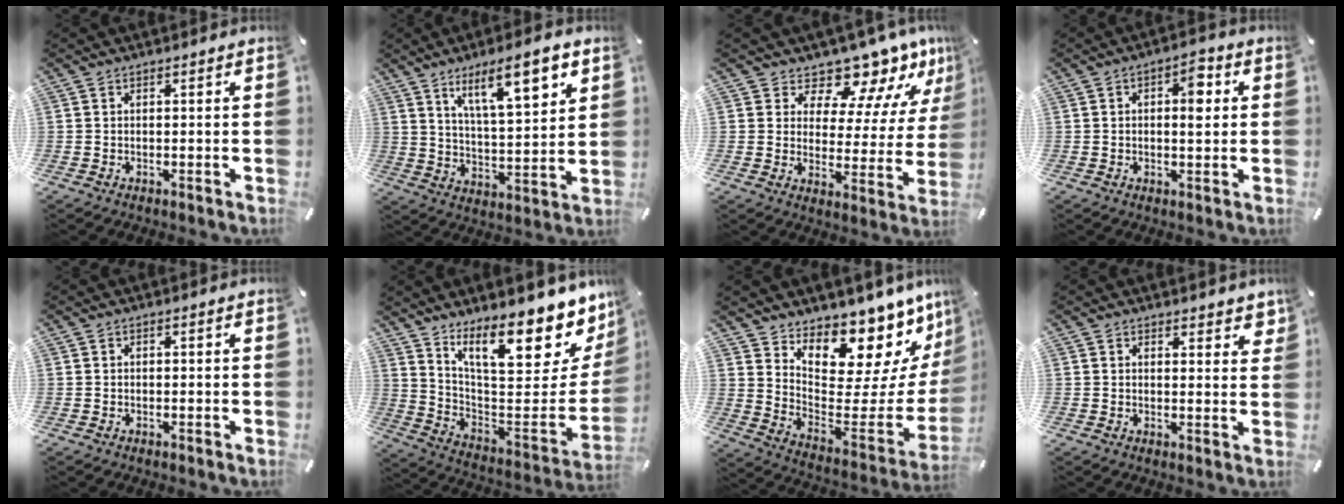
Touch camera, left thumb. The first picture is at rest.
{"total": 14.3, "force": [8.8, 4.5, 10.3], "torque": [-0.154, -0.042, 0.142]}
{"total": 12.0, "force": [10.7, 4.6, 3.0], "torque": [-0.044, -0.108, 0.183]}
{"total": 5.5, "force": [1.1, 2.6, 4.7], "torque": [-0.056, -0.006, 0.008]}
{"total": 0.0}
{"total": 20.7, "force": [14.4, 7.1, 13.0], "torque": [-0.171, -0.118, 0.236]}
{"total": 14.7, "force": [12.6, 6.4, 3.9], "torque": [-0.029, -0.130, 0.206]}
{"total": 3.0, "force": [2.4, 1.6, 0.8], "torque": [0.002, -0.016, 0.039]}